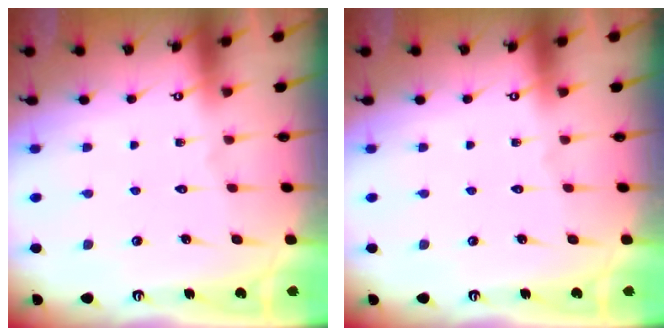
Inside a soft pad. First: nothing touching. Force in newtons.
{"total": 0.0}